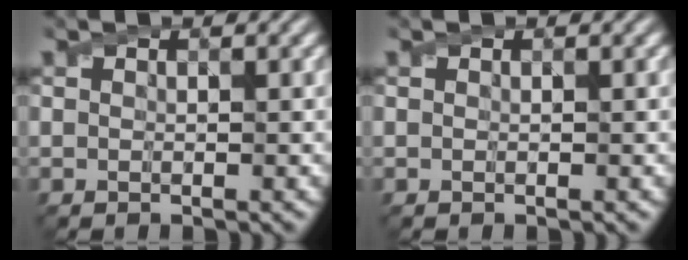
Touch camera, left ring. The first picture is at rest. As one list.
[{"total": 0.0}]